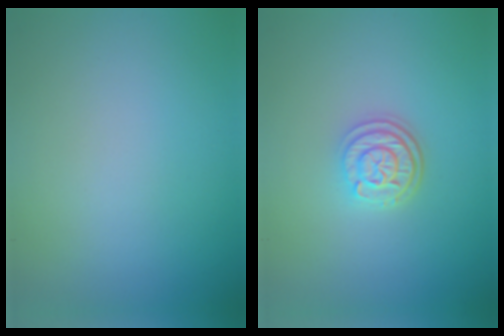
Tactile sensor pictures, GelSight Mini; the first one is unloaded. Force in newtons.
{"total": 2.9, "press": 2.4, "slide": 1.7}